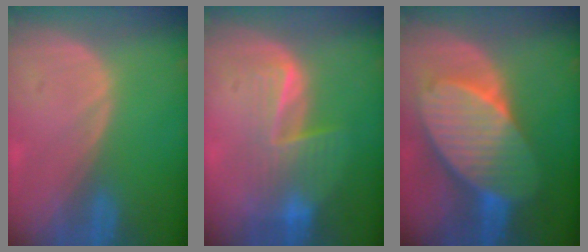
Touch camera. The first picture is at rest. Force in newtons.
{"total": 6.7, "press": 6.3, "slide": 2.3}
{"total": 10.9, "press": 10.9, "slide": 0.5}